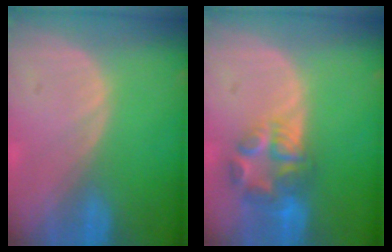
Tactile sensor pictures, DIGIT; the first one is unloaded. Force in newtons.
{"total": 6.8, "press": 6.3, "slide": 2.6}